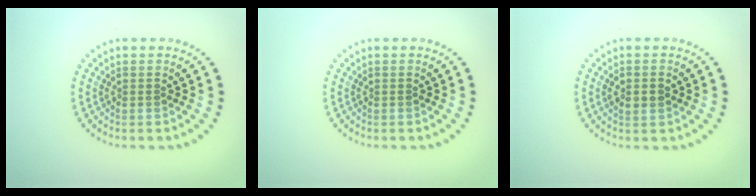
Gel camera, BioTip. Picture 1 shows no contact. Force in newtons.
{"total": 0.0}
{"total": 1.7, "press": 1.7, "slide": 0.2}